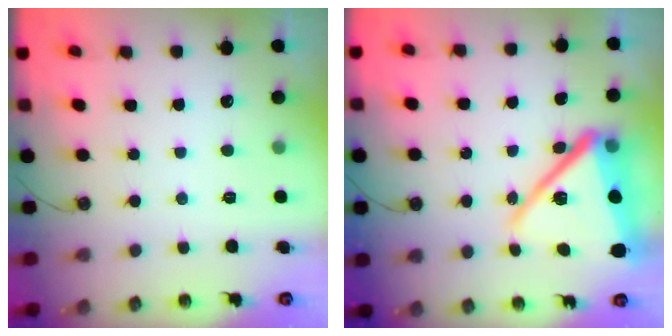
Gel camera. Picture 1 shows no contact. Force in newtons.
{"total": 20.8, "press": 20.6, "slide": 2.7}